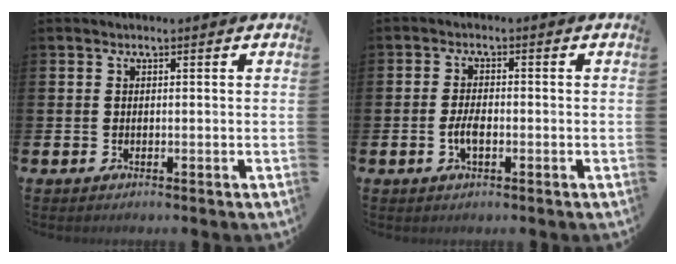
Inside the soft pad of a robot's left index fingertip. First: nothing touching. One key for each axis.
{"total": 2.8, "fx": -0.9, "fy": 1.1, "fz": 2.4, "tx": -0.042, "ty": 0.001, "tz": -0.017}